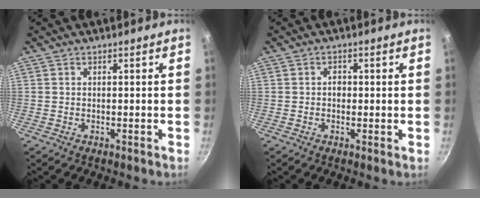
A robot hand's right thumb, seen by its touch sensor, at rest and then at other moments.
{"total": 0.6, "force": [-0.1, 0.5, 0.3], "torque": [0.001, -0.002, -0.004]}